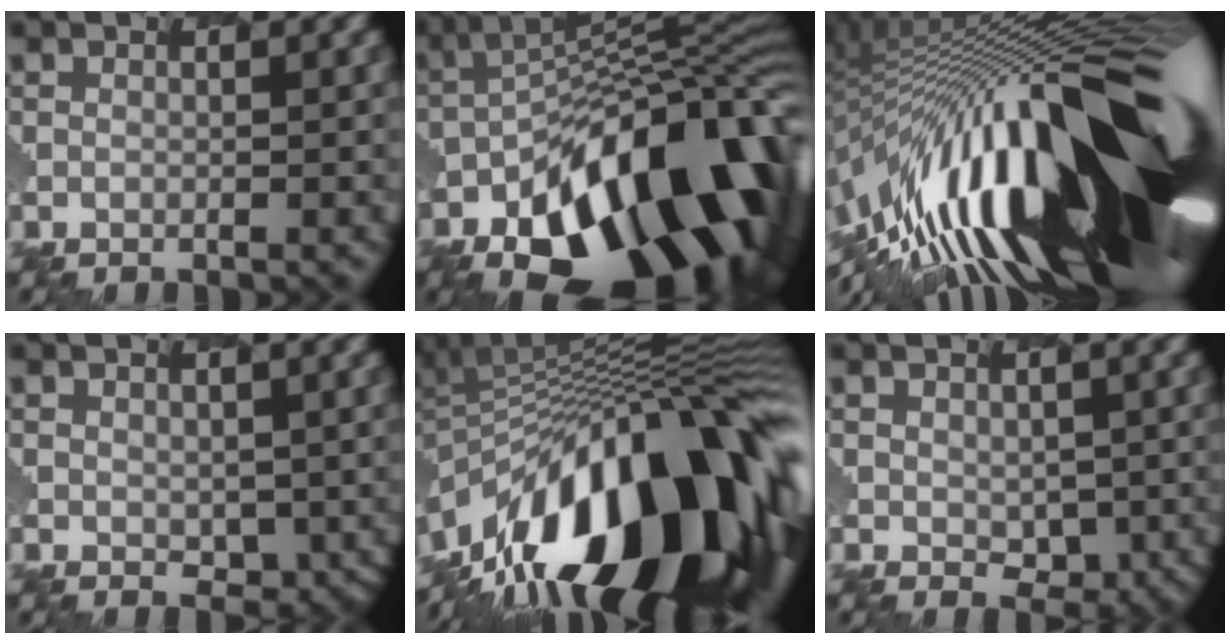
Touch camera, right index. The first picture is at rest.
{"total": 17.6, "force": [-9.4, 8.0, 12.5], "torque": [-0.197, -0.012, -0.155]}
{"total": 19.0, "force": [-2.9, 7.0, 17.4], "torque": [-0.278, 0.010, -0.090]}
{"total": 4.1, "force": [-0.4, 3.0, 2.8], "torque": [-0.060, -0.033, 0.006]}
{"total": 17.8, "force": [-6.8, 8.3, 14.2], "torque": [-0.235, 0.001, -0.130]}
{"total": 3.0, "force": [-0.1, 2.3, 2.0], "torque": [-0.045, -0.024, 0.004]}